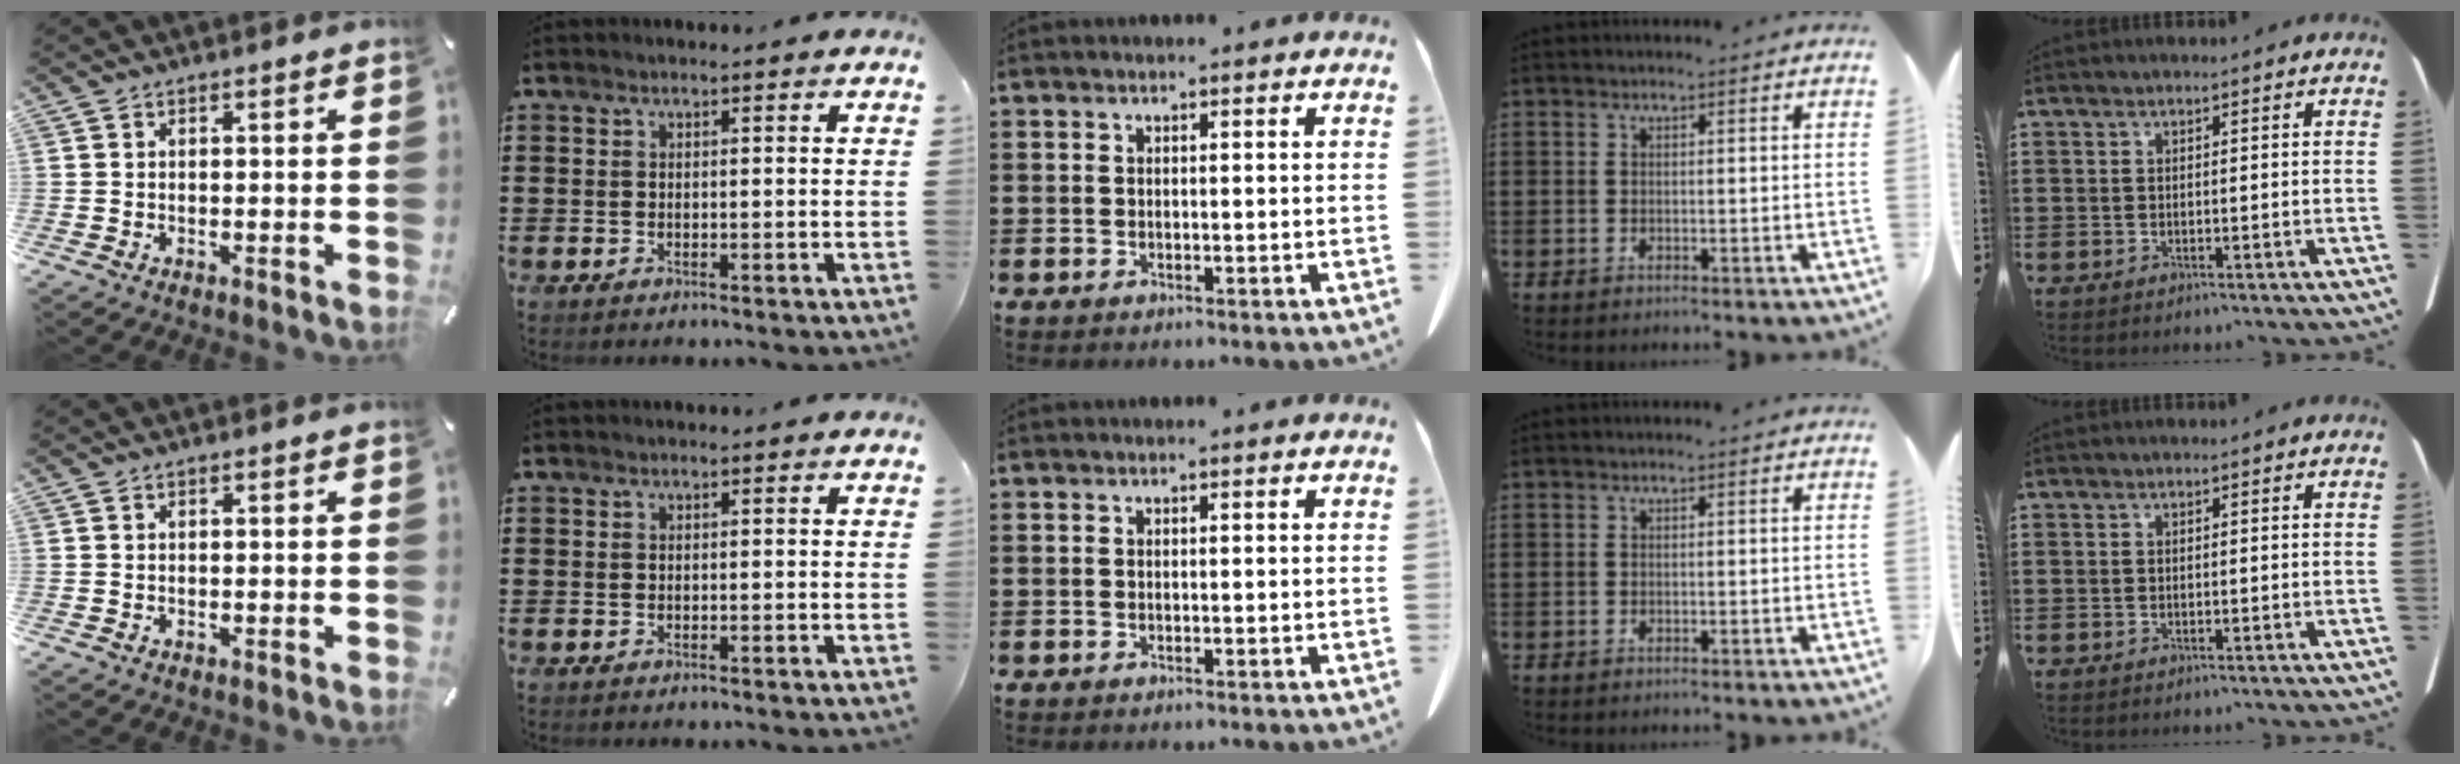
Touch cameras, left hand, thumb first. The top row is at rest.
{}